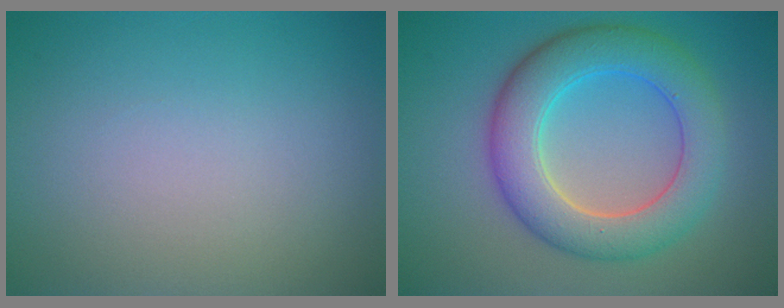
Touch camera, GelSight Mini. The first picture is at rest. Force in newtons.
{"total": 7.2, "press": 7.2, "slide": 0.3}